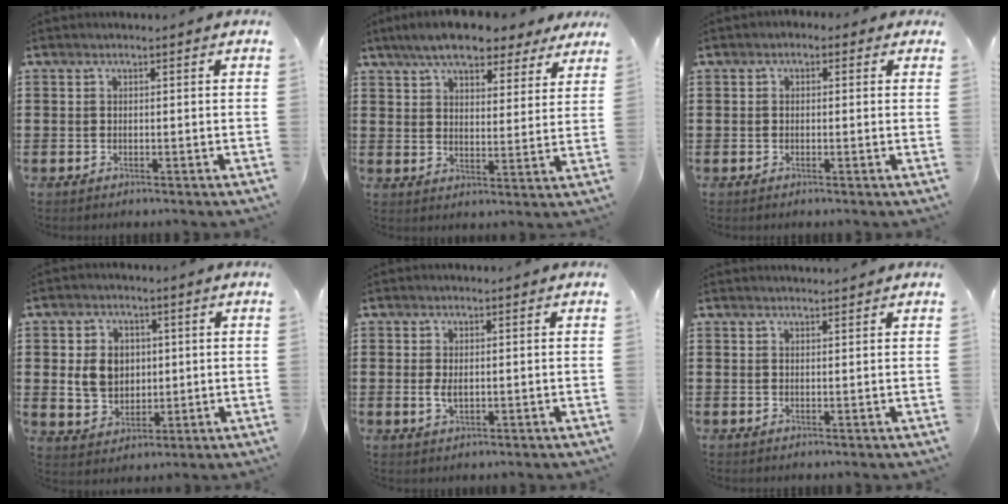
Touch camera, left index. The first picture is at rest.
{"total": 7.5, "force": [6.6, 1.8, 3.2], "torque": [-0.079, -0.011, 0.120]}
{"total": 1.0, "force": [-0.3, 0.8, 0.5], "torque": [-0.012, 0.004, -0.008]}
{"total": 6.3, "force": [0.8, 5.3, 3.4], "torque": [-0.081, 0.010, 0.012]}
{"total": 2.1, "force": [0.0, 1.0, 1.8], "torque": [-0.044, 0.000, -0.004]}
{"total": 1.2, "force": [1.2, 0.0, 0.1], "torque": [-0.005, -0.002, 0.023]}